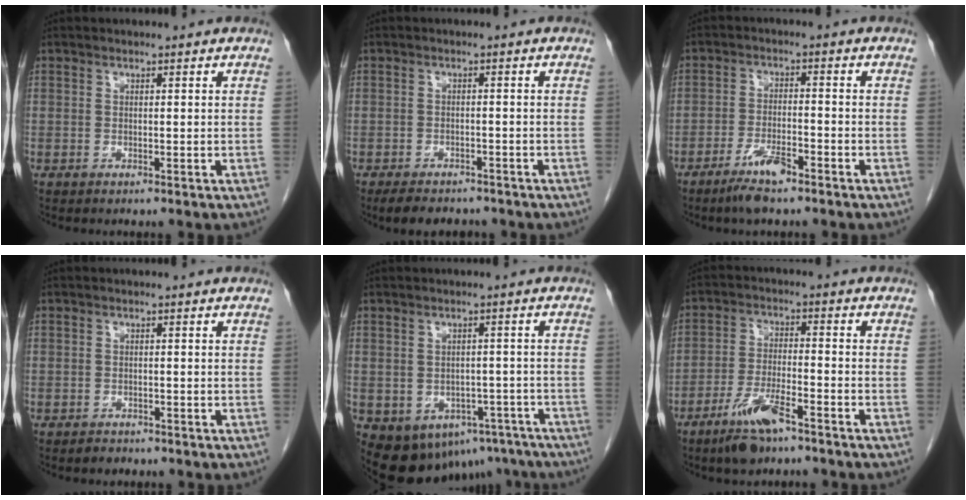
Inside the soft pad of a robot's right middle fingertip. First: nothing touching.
{"total": 6.6, "force": [-5.5, 2.6, 2.6], "torque": [-0.039, -0.005, -0.072]}
{"total": 5.1, "force": [-3.4, 1.6, 3.4], "torque": [-0.067, -0.002, -0.055]}
{"total": 1.2, "force": [-1.0, 0.7, 0.1], "torque": [-0.010, -0.001, -0.015]}
{"total": 14.2, "force": [-8.3, 9.6, 6.5], "torque": [-0.103, 0.015, -0.088]}
{"total": 7.7, "force": [-5.4, 1.5, 5.3], "torque": [-0.112, -0.012, -0.099]}